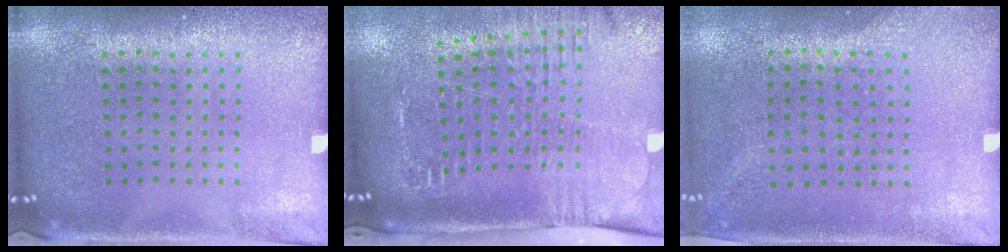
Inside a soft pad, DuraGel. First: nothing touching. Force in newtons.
{"total": 2.6, "press": 2.1, "slide": 1.5}
{"total": 1.4, "press": 1.0, "slide": 0.9}